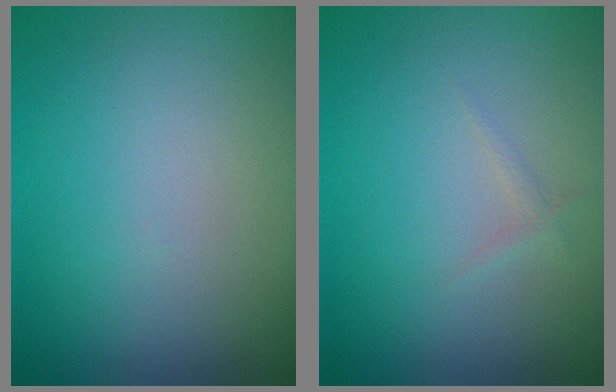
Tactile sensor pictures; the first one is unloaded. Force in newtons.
{"total": 0.6, "press": 0.6, "slide": 0.1}